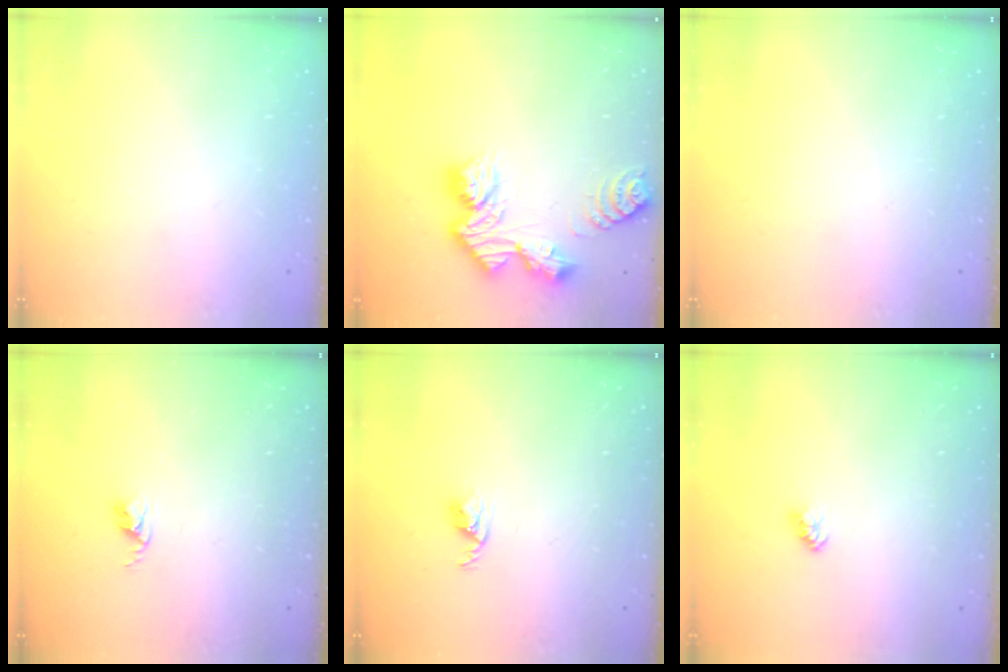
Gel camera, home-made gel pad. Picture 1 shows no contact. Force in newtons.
{"total": 12.8, "press": 12.7, "slide": 1.1}
{"total": 0.0}
{"total": 2.4, "press": 2.4, "slide": 0.3}
{"total": 2.9, "press": 2.9, "slide": 0.4}
{"total": 2.4, "press": 2.4, "slide": 0.1}